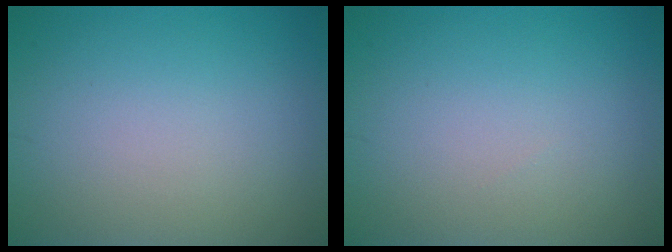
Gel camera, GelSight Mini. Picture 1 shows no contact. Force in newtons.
{"total": 0.0}